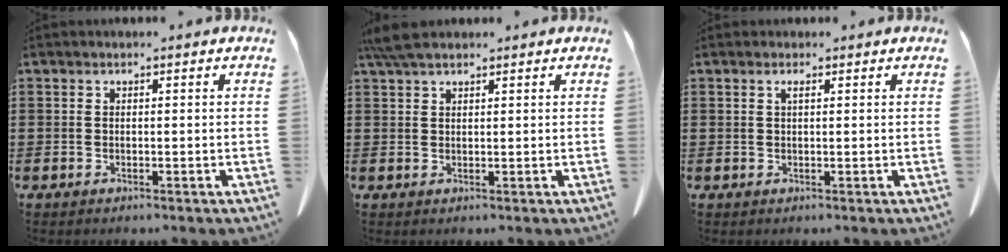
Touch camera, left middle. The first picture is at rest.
{"total": 4.0, "force": [3.1, 1.0, 2.3], "torque": [-0.055, 0.000, 0.060]}
{"total": 0.9, "force": [0.5, 0.1, 0.8], "torque": [-0.017, 0.000, 0.010]}